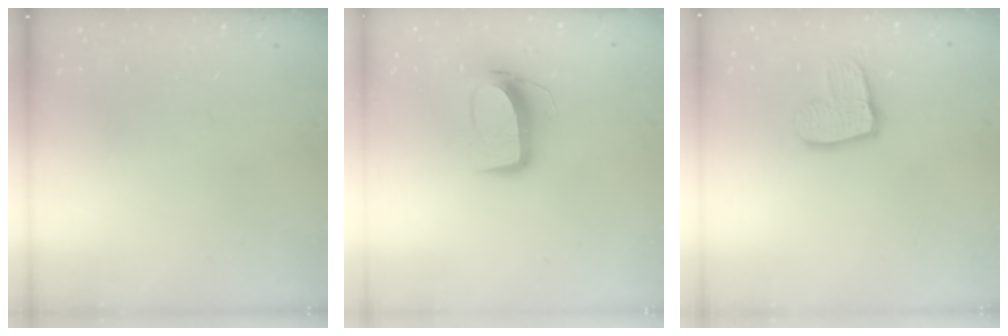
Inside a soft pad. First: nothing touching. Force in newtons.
{"total": 10.3, "press": 10.2, "slide": 1.1}
{"total": 11.4, "press": 11.4, "slide": 1.0}